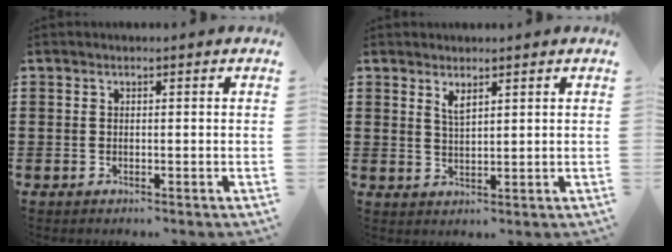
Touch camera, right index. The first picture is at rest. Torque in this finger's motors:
{"motor_torque": [0.05, -0.05, 0.05, 0.06]}